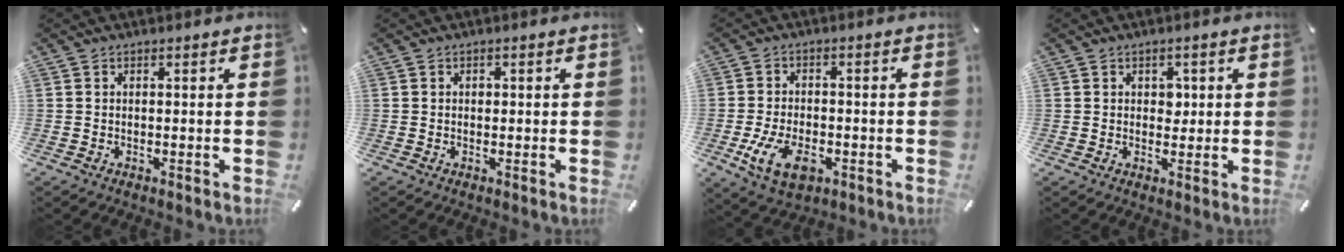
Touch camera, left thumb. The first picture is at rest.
{"total": 0.8, "force": [0.0, 0.6, 0.5], "torque": [-0.009, 0.002, -0.001]}
{"total": 10.4, "force": [-3.8, 6.4, 7.2], "torque": [-0.154, 0.002, -0.070]}
{"total": 2.9, "force": [0.4, 2.4, 1.7], "torque": [-0.011, -0.004, -0.002]}